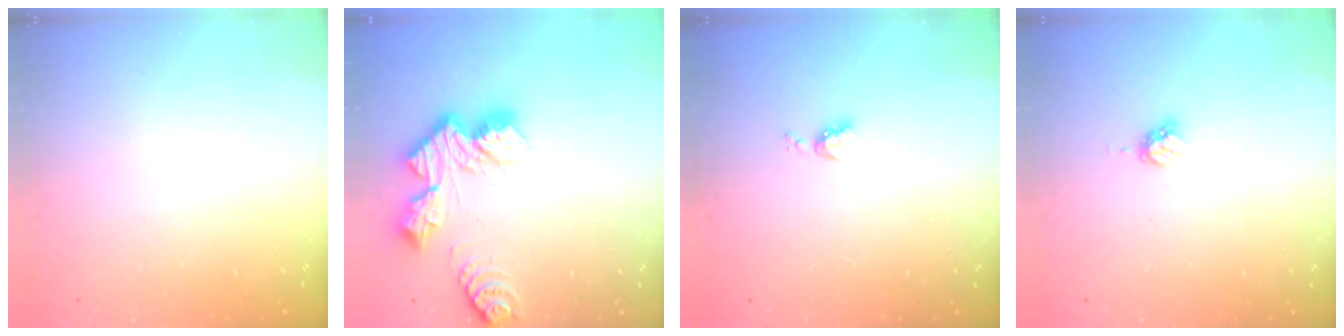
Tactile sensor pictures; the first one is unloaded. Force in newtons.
{"total": 12.8, "press": 12.7, "slide": 1.1}
{"total": 4.3, "press": 4.3, "slide": 0.5}
{"total": 4.3, "press": 4.3, "slide": 0.3}